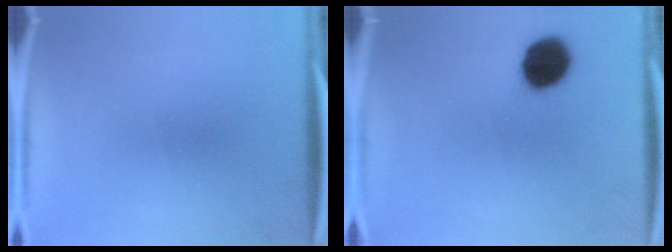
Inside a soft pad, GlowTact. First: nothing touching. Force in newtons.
{"total": 10.9}